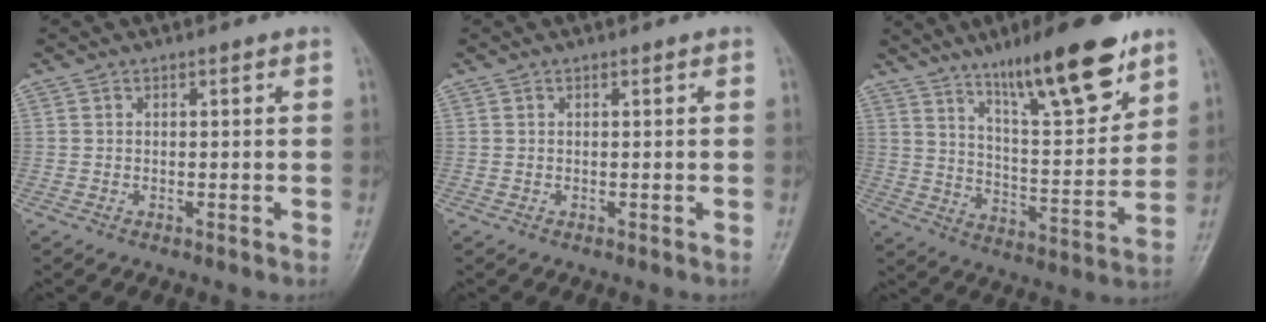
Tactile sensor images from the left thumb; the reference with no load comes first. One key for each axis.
{"total": 0.0}
{"total": 18.5, "fx": 12.2, "fy": 4.2, "fz": 13.3, "tx": -0.180, "ty": -0.068, "tz": 0.203}